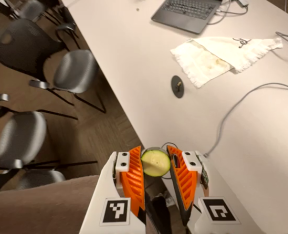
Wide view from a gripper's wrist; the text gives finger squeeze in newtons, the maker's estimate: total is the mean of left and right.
{"total": 12.6, "left": 13.0, "right": 12.2}